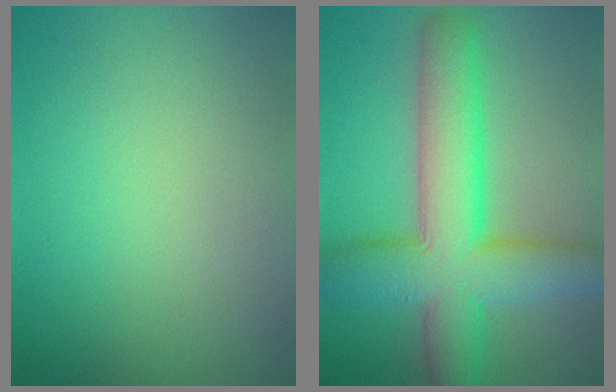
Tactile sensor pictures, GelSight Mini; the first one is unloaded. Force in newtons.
{"total": 9.9, "press": 9.9, "slide": 0.2}